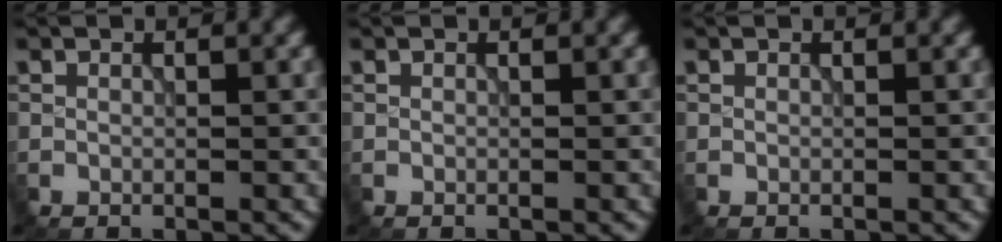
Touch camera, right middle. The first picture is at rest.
{"total": 0.0}
{"total": 0.0}